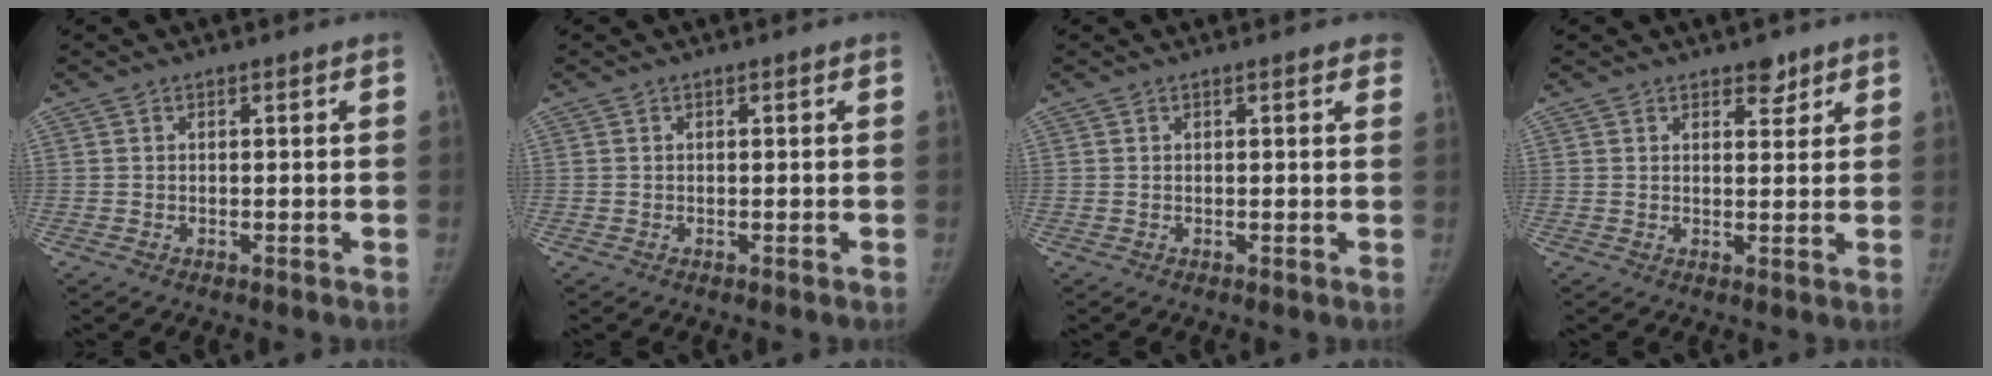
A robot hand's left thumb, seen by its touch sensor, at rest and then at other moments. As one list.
[{"total": 0.0}, {"total": 1.4, "force": [1.1, 0.6, 0.6], "torque": [0.006, -0.002, 0.001]}, {"total": 3.0, "force": [2.0, 1.8, 1.2], "torque": [0.006, -0.013, 0.030]}]